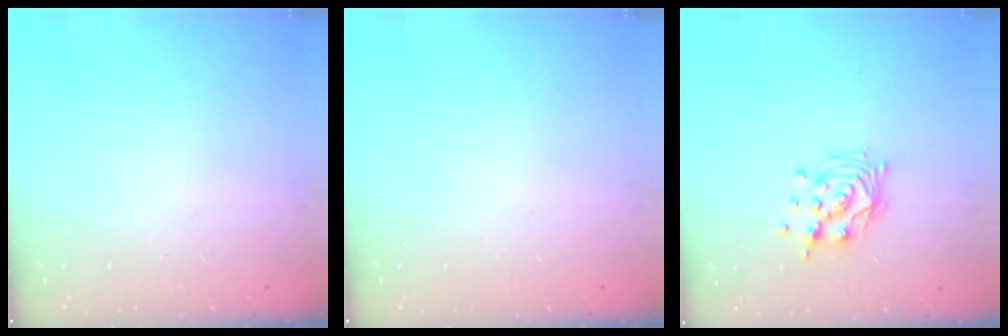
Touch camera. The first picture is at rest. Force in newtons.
{"total": 0.0}
{"total": 11.1, "press": 11.0, "slide": 0.9}